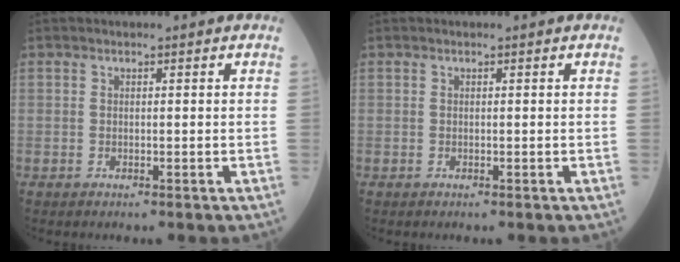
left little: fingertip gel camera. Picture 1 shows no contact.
{"total": 0.0}